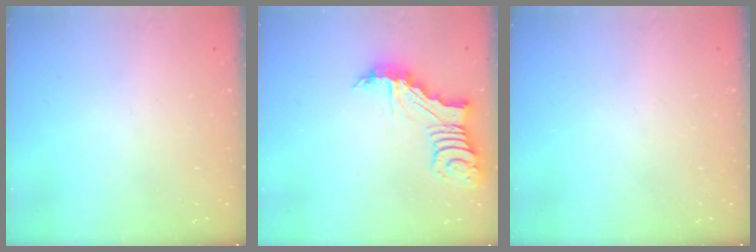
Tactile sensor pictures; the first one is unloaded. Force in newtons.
{"total": 7.7, "press": 7.7, "slide": 0.6}
{"total": 0.0}